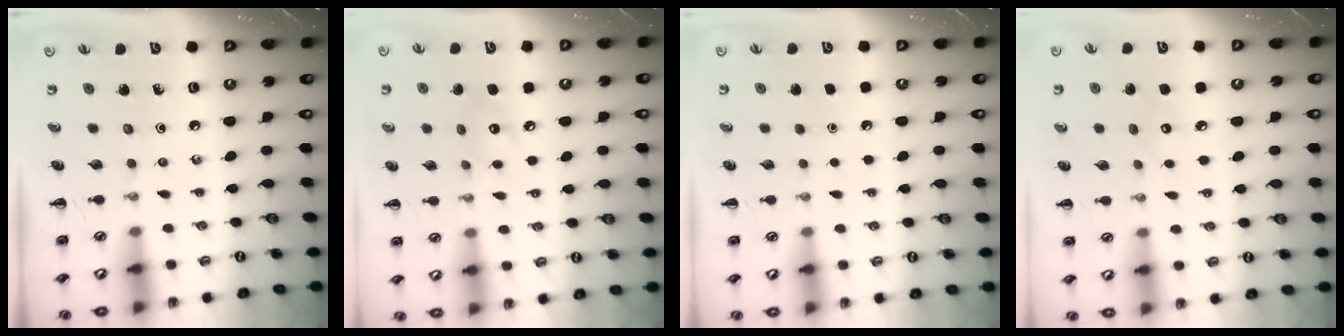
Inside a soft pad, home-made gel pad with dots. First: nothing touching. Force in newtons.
{"total": 6.8, "press": 6.7, "slide": 1.1}
{"total": 1.6, "press": 1.6, "slide": 0.1}
{"total": 5.5, "press": 5.3, "slide": 1.4}